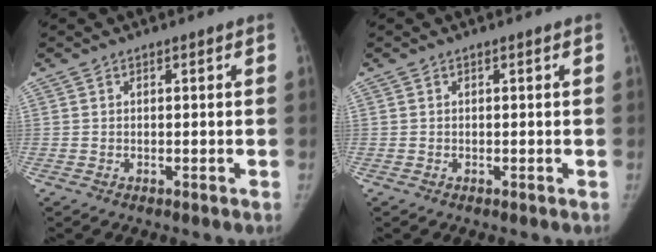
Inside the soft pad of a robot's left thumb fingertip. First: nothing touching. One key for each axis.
{"total": 0.0}